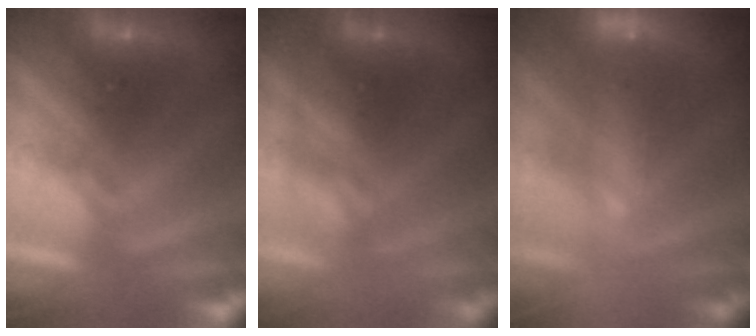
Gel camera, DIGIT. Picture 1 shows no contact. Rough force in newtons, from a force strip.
{"total": 2.9}
{"total": 9.8}